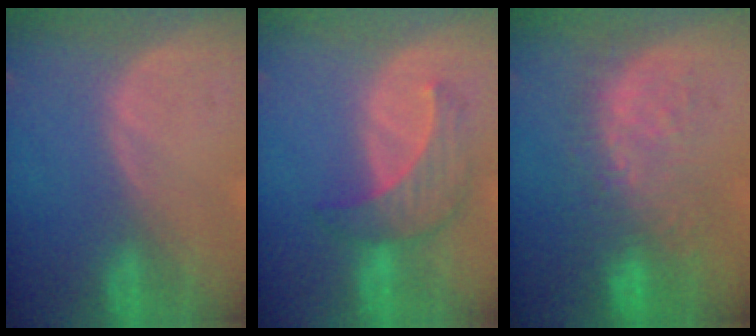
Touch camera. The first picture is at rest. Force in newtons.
{"total": 5.8, "press": 5.8, "slide": 0.6}
{"total": 10.3, "press": 9.1, "slide": 4.9}